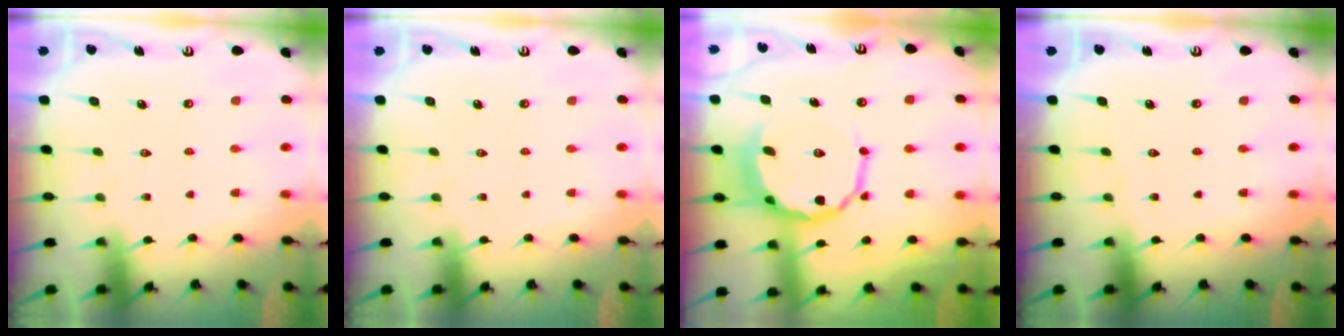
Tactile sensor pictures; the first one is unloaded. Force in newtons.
{"total": 0.0}
{"total": 11.0, "press": 10.5, "slide": 3.3}
{"total": 0.0}